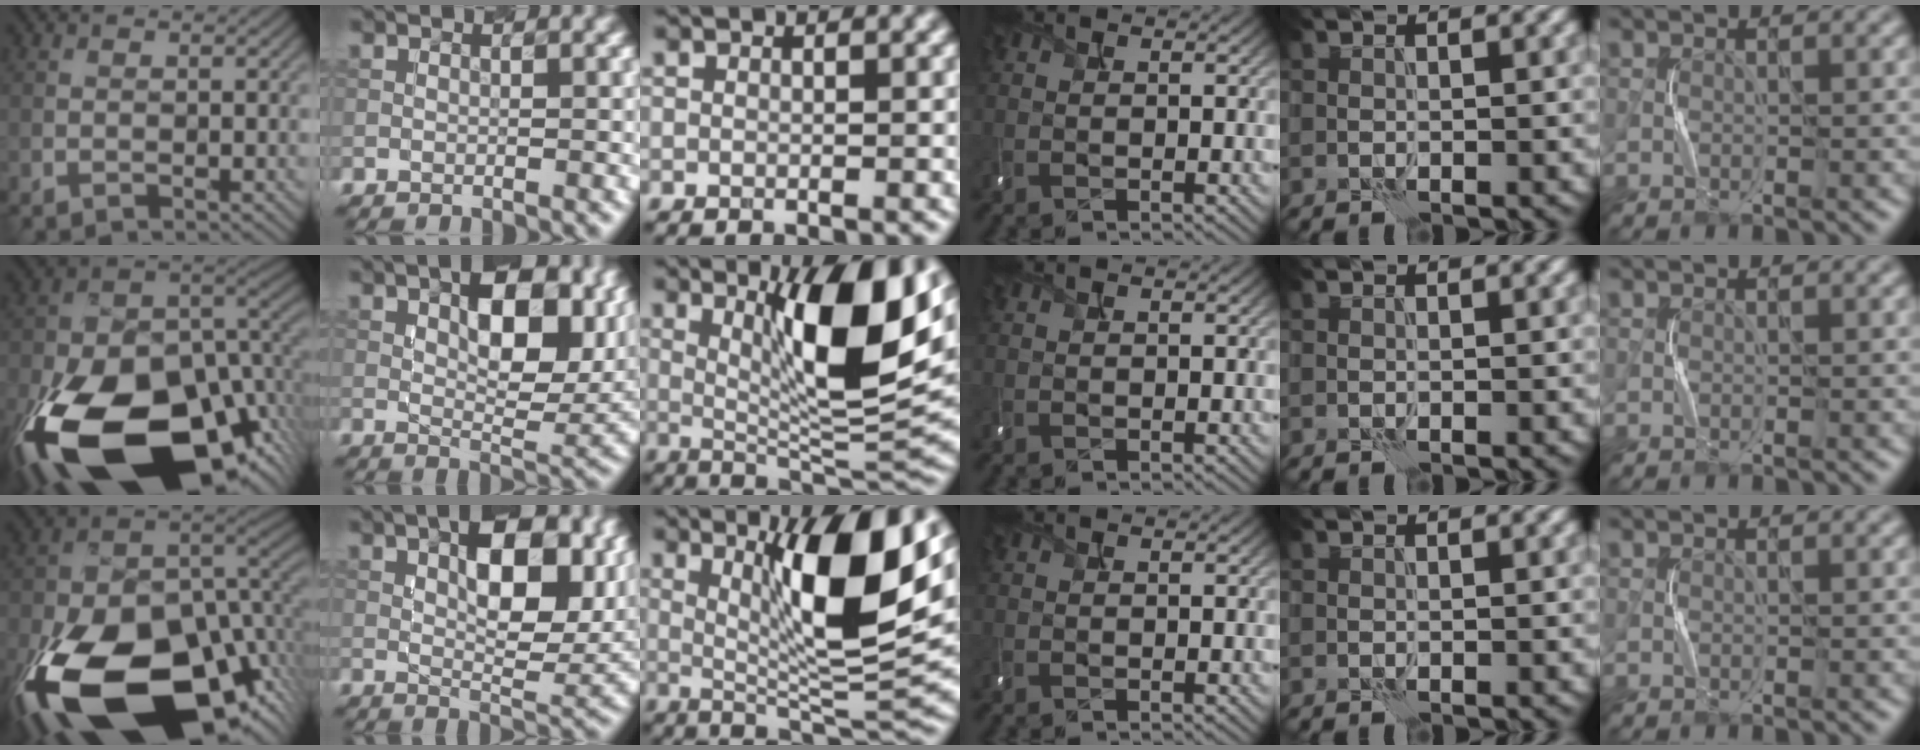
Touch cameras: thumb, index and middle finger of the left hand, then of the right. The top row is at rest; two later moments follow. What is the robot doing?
{"motion": "shake", "object": "tambourine"}